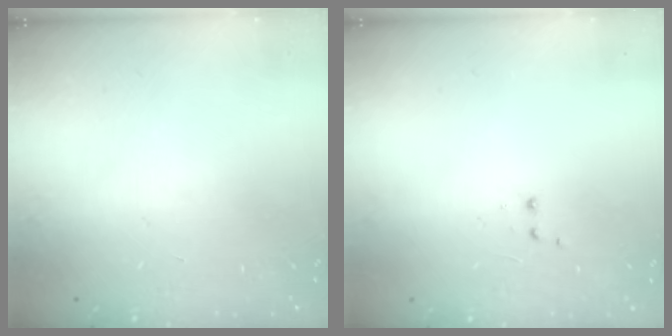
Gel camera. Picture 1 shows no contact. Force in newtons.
{"total": 2.0, "press": 1.8, "slide": 0.9}